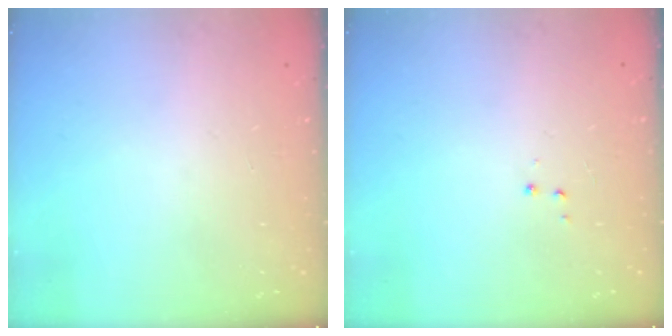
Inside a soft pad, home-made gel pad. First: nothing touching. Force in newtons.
{"total": 2.9, "press": 2.8, "slide": 0.4}